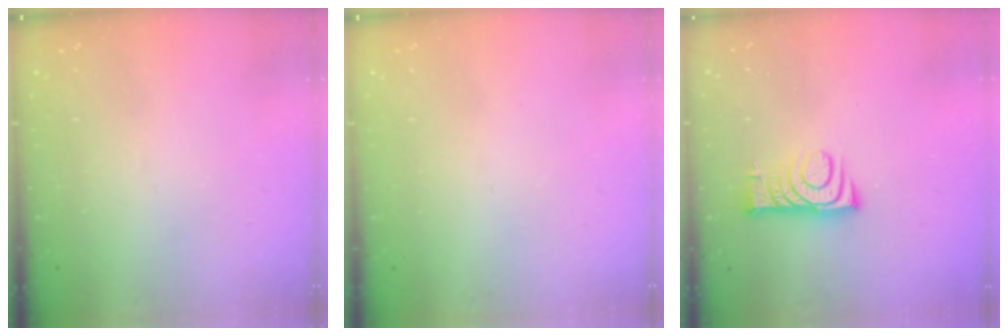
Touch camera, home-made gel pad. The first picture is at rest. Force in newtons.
{"total": 1.5, "press": 1.5, "slide": 0.1}
{"total": 7.9, "press": 7.8, "slide": 0.8}